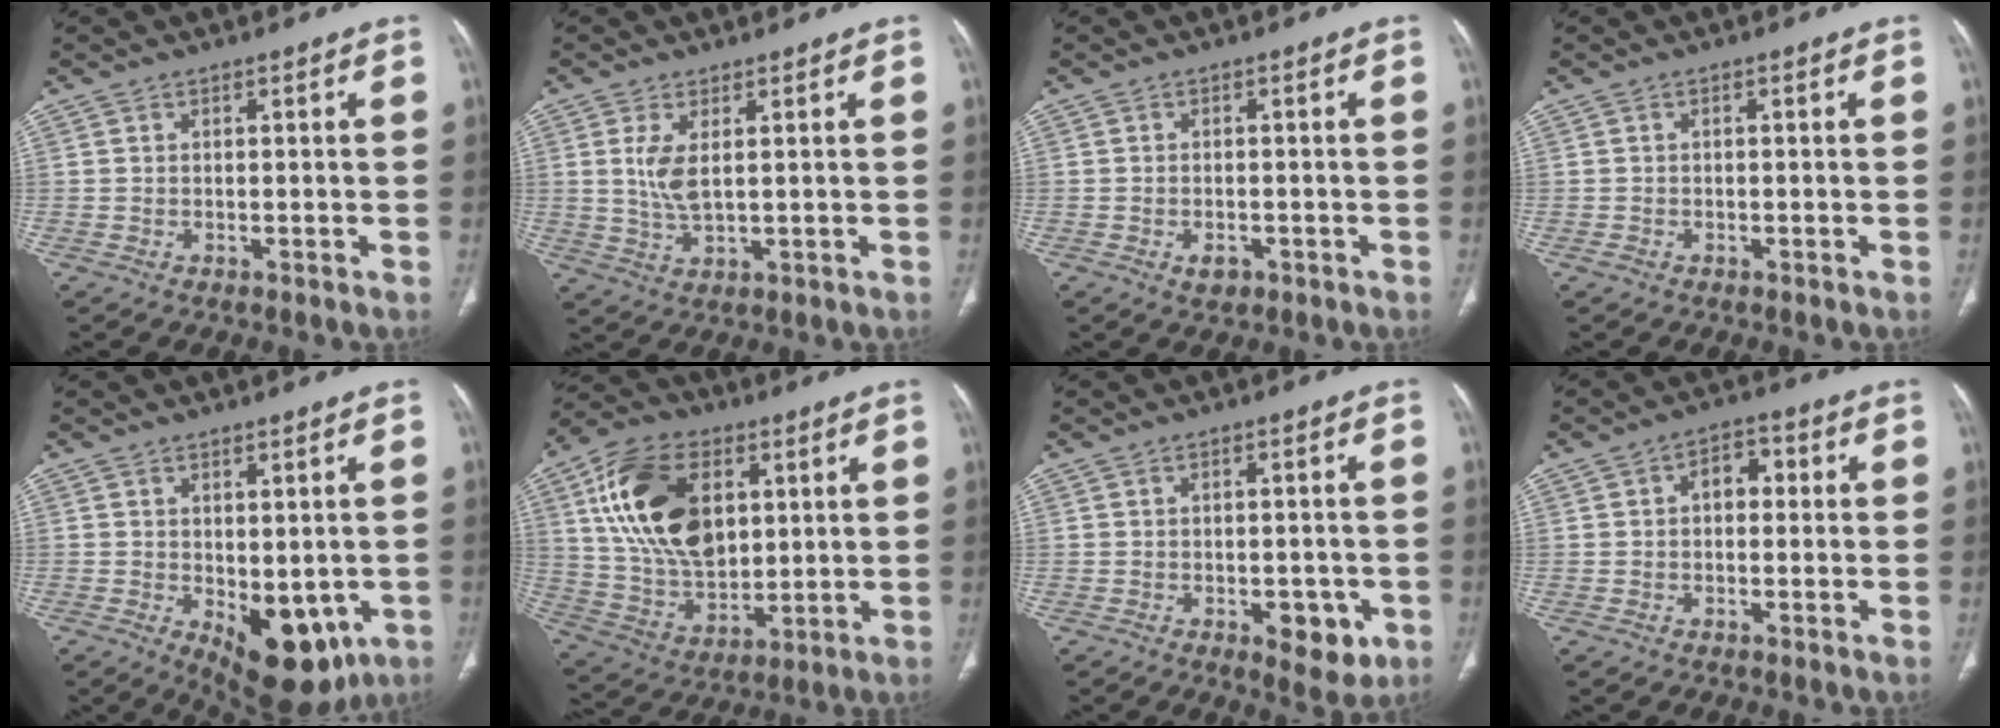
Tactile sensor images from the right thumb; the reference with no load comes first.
{"total": 5.1, "force": [1.2, 1.9, 4.5], "torque": [-0.103, -0.013, 0.033]}
{"total": 2.4, "force": [-1.1, 1.5, 1.5], "torque": [-0.020, 0.004, -0.012]}
{"total": 0.6, "force": [-0.4, 0.5, 0.2], "torque": [-0.005, 0.004, -0.007]}
{"total": 12.0, "force": [-3.6, 6.3, 9.5], "torque": [-0.098, -0.007, -0.031]}
{"total": 21.0, "force": [6.0, 13.2, 15.2], "torque": [-0.255, -0.013, 0.116]}
{"total": 7.1, "force": [-2.7, 3.6, 5.5], "torque": [-0.051, 0.005, -0.025]}
{"total": 4.7, "force": [0.4, 3.1, 3.4], "torque": [-0.035, 0.017, -0.003]}